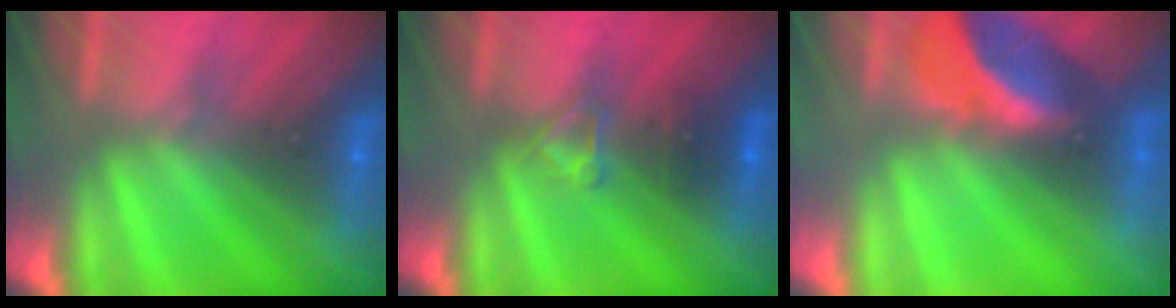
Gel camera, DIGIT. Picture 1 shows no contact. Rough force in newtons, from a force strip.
{"total": 2.9}
{"total": 2.6}